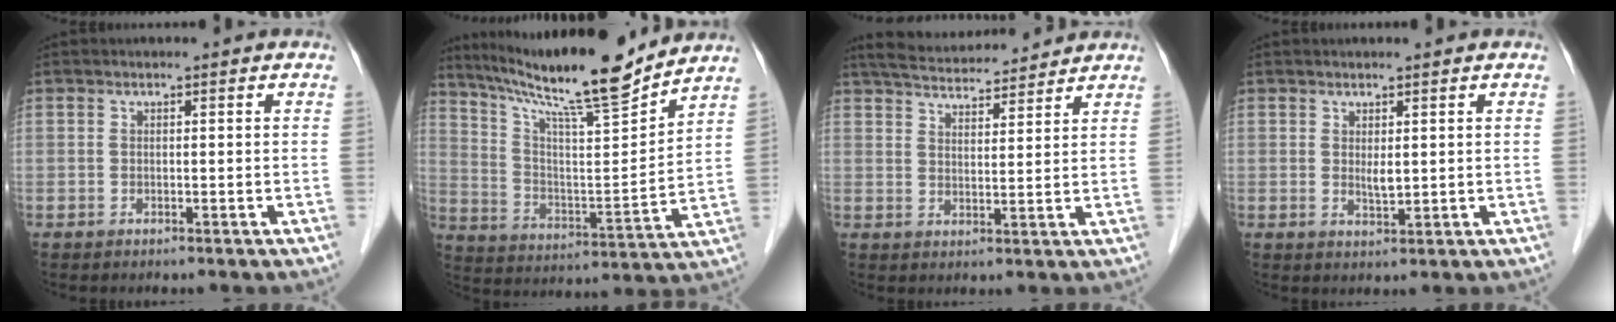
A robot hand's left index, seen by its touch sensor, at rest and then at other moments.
{"total": 18.7, "force": [16.1, -0.2, 9.5], "torque": [-0.165, -0.009, 0.266]}
{"total": 11.8, "force": [11.0, 1.6, 3.8], "torque": [-0.069, 0.025, 0.170]}
{"total": 1.9, "force": [0.5, 0.5, 1.7], "torque": [-0.033, -0.004, 0.014]}